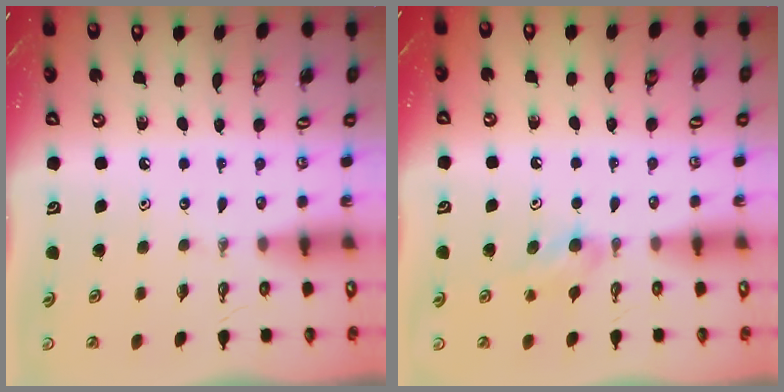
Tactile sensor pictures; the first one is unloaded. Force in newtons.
{"total": 6.3, "press": 6.2, "slide": 1.4}